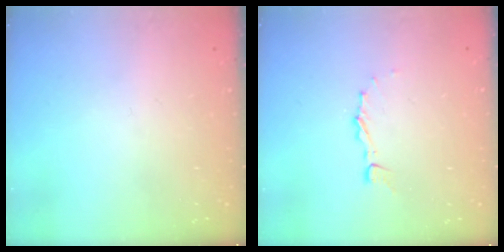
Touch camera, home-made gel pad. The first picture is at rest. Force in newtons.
{"total": 3.4, "press": 3.4, "slide": 0.2}